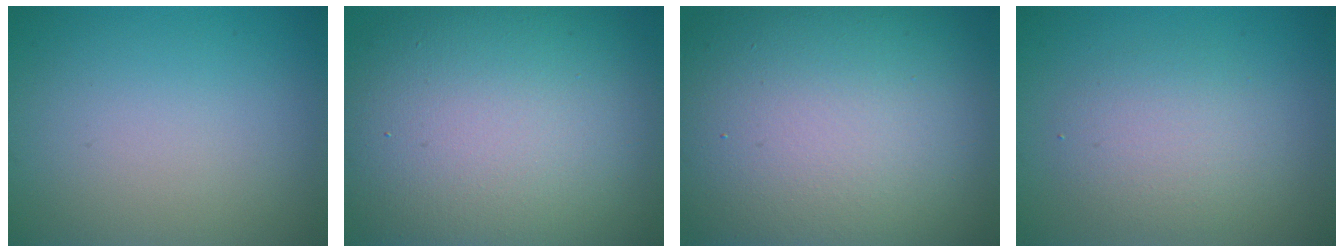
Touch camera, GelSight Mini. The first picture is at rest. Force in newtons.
{"total": 16.6, "press": 16.5, "slide": 1.5}
{"total": 19.0, "press": 19.0, "slide": 0.7}
{"total": 3.1, "press": 3.1, "slide": 0.1}